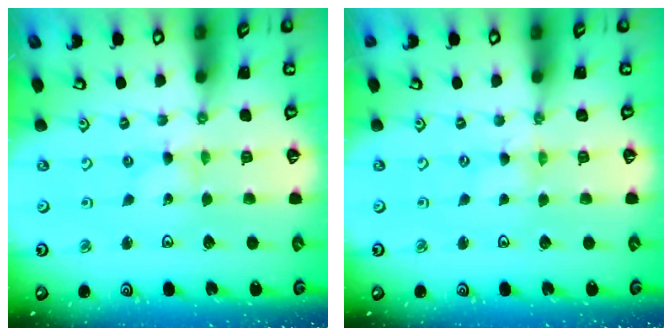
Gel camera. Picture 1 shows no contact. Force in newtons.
{"total": 0.0}